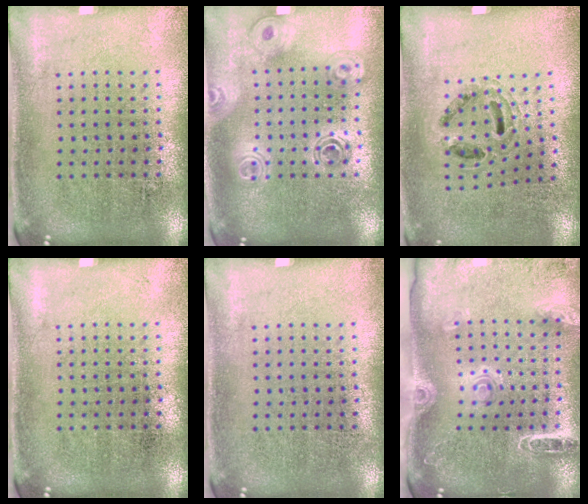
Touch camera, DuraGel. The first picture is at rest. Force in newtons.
{"total": 1.5, "press": 1.4, "slide": 0.7}
{"total": 0.9, "press": 0.8, "slide": 0.4}
{"total": 0.0}
{"total": 0.0}
{"total": 1.9, "press": 1.9, "slide": 0.3}